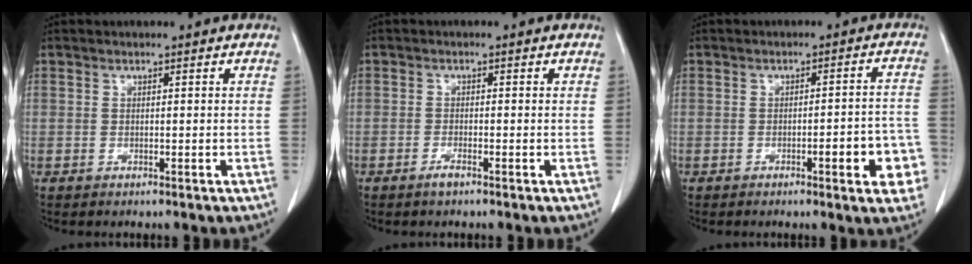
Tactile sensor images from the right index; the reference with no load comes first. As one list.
[{"total": 1.4, "force": [-1.0, 0.2, 0.9], "torque": [-0.015, 0.000, -0.019]}, {"total": 7.8, "force": [-3.1, 1.5, 7.0], "torque": [-0.074, 0.013, -0.037]}]